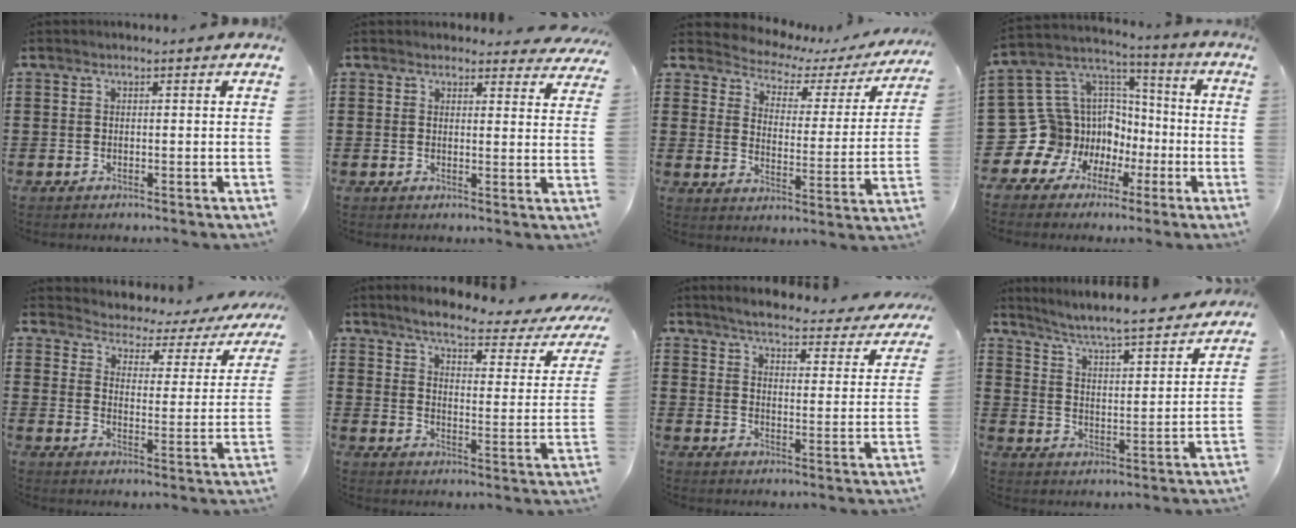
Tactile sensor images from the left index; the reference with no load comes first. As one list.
[{"total": 2.9, "force": [2.7, 0.6, 0.5], "torque": [-0.003, -0.014, 0.048]}, {"total": 3.4, "force": [2.9, 1.5, 0.8], "torque": [-0.040, -0.023, 0.040]}, {"total": 14.0, "force": [-4.8, 13.0, 2.2], "torque": [-0.116, -0.018, -0.046]}, {"total": 2.5, "force": [2.3, 0.8, 0.4], "torque": [-0.027, -0.026, 0.029]}, {"total": 4.8, "force": [3.9, 0.2, 2.8], "torque": [-0.075, -0.025, 0.058]}, {"total": 4.2, "force": [3.9, -0.1, 1.4], "torque": [-0.050, -0.033, 0.061]}, {"total": 5.2, "force": [4.9, -0.5, 1.7], "torque": [-0.056, -0.044, 0.074]}]